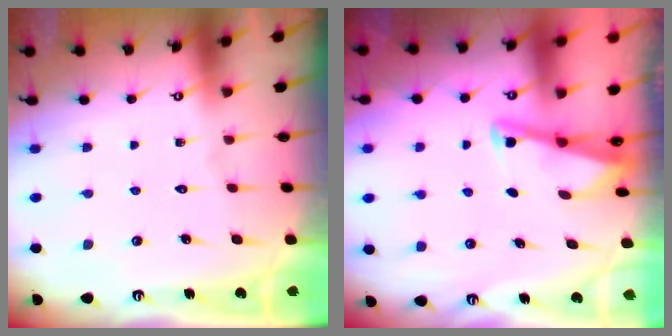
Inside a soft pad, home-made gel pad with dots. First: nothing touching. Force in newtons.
{"total": 2.9, "press": 2.9, "slide": 0.3}